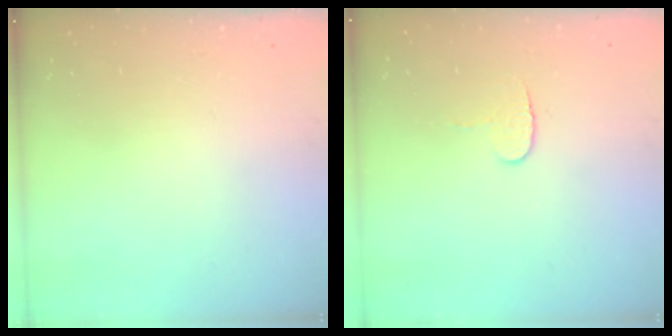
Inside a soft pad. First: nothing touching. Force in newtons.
{"total": 5.3, "press": 5.3, "slide": 0.5}